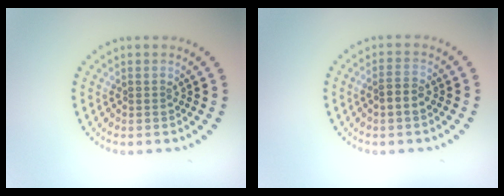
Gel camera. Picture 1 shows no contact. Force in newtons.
{"total": 1.7, "press": 1.7, "slide": 0.3}